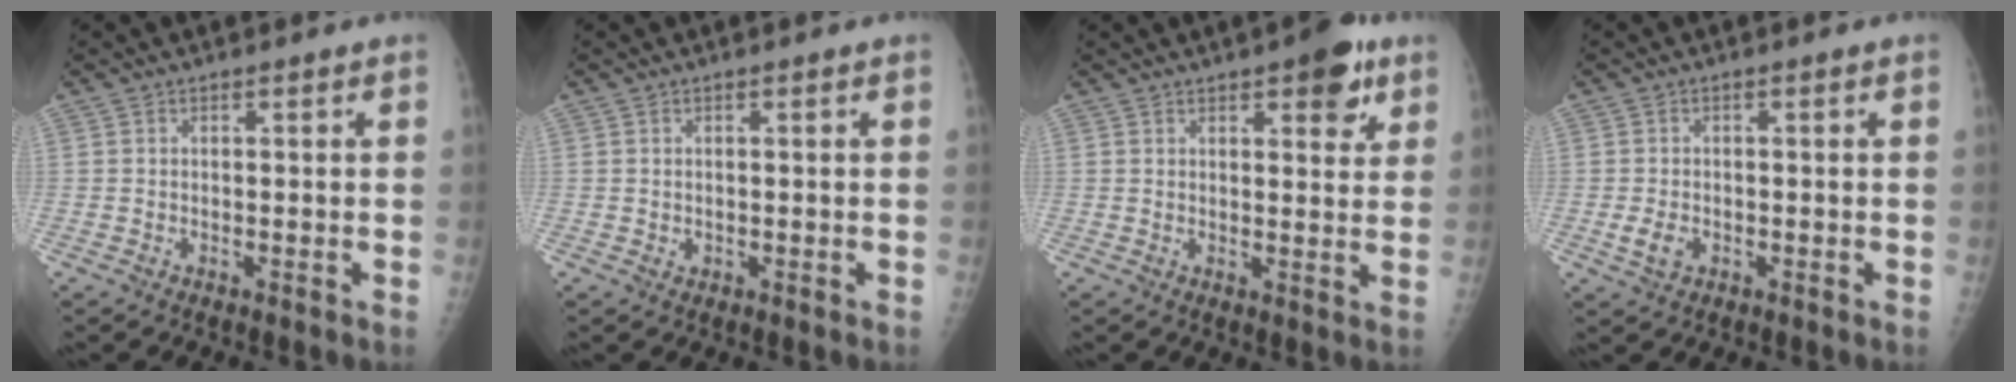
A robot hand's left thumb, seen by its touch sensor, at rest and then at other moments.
{"total": 0.7, "force": [0.2, 0.6, 0.4], "torque": [-0.001, -0.001, 0.004]}
{"total": 7.5, "force": [4.1, 2.9, 5.6], "torque": [-0.048, -0.014, 0.046]}
{"total": 3.0, "force": [-0.8, 2.1, 1.9], "torque": [-0.035, 0.000, -0.012]}